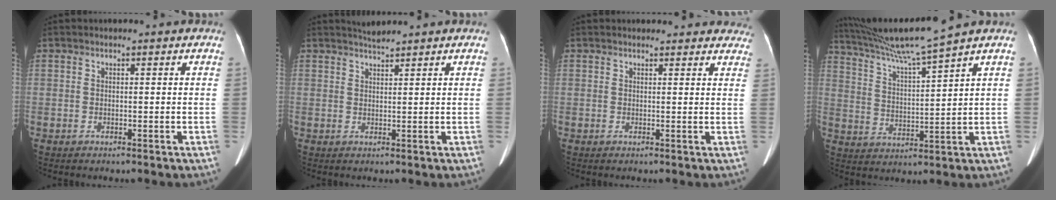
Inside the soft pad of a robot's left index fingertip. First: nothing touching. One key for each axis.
{"total": 1.8, "fx": 1.8, "fy": -0.3, "fz": 0.2, "tx": -0.005, "ty": 0.007, "tz": 0.037}
{"total": 11.0, "fx": 10.2, "fy": 3.5, "fz": 2.0, "tx": 0.013, "ty": 0.004, "tz": 0.092}
{"total": 10.8, "fx": 9.2, "fy": -2.9, "fz": 4.8, "tx": -0.089, "ty": -0.005, "tz": 0.172}